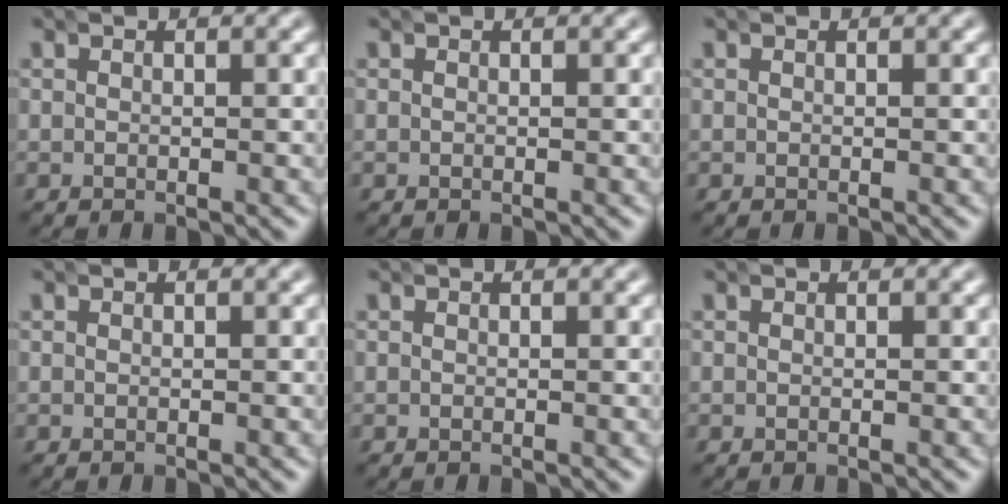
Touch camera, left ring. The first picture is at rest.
{"total": 0.0}
{"total": 0.0}
{"total": 0.0}
{"total": 0.0}
{"total": 0.0}